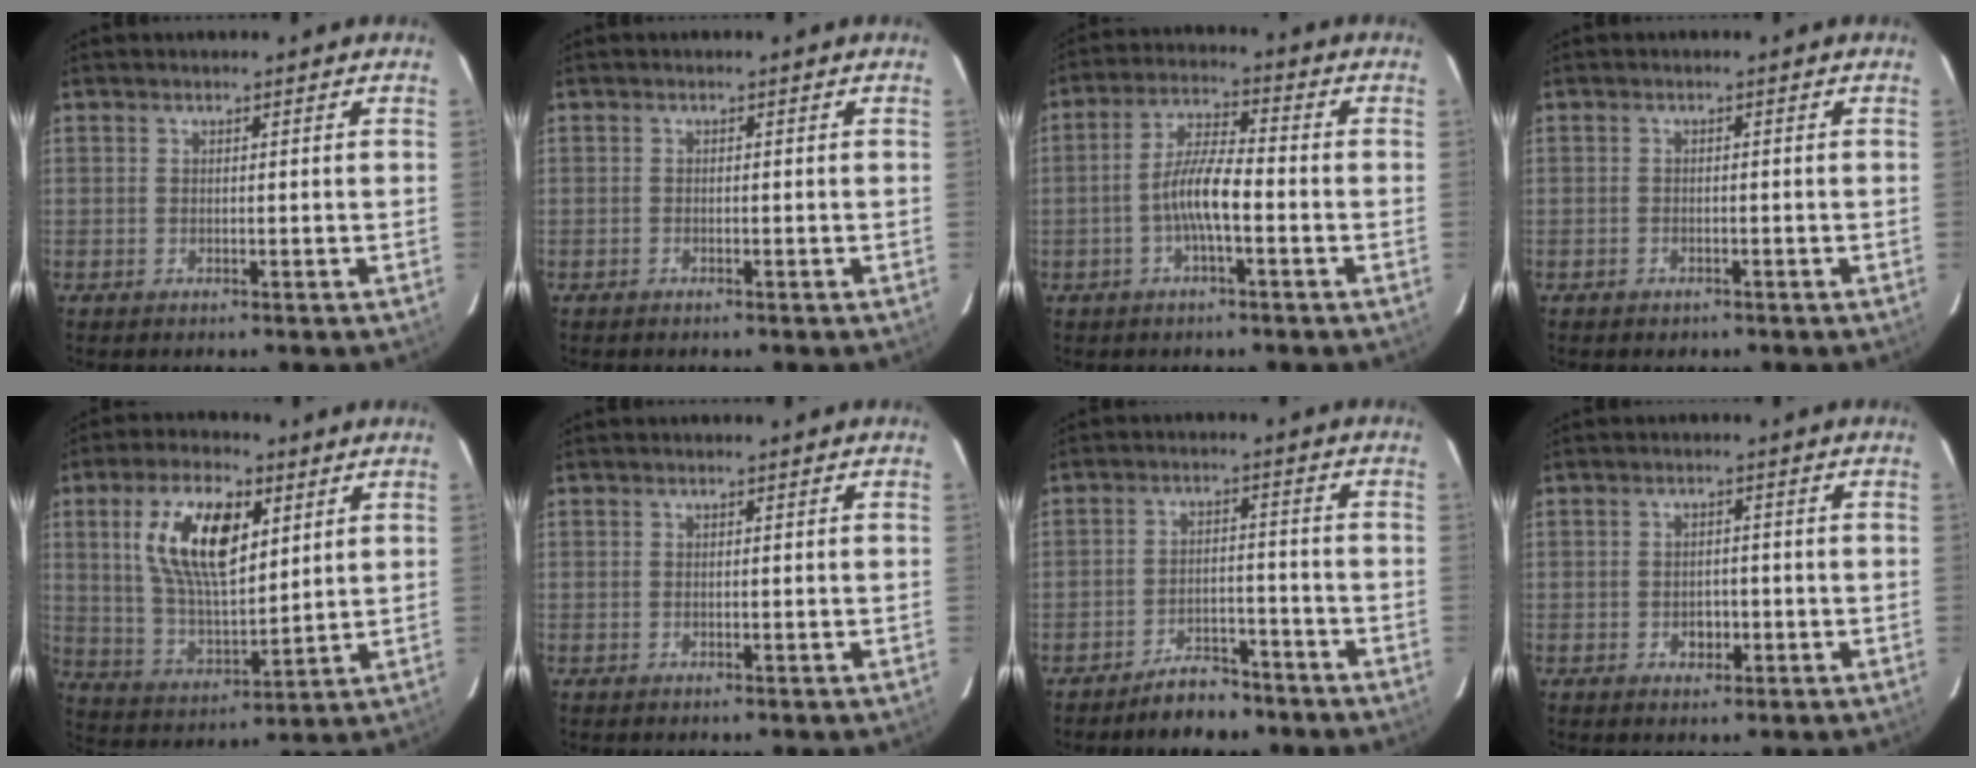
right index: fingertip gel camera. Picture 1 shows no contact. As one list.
[{"total": 0.6, "force": [-0.5, 0.3, 0.0], "torque": [-0.002, 0.002, -0.010]}, {"total": 7.2, "force": [-2.4, 1.4, 6.7], "torque": [-0.136, 0.011, -0.044]}, {"total": 1.5, "force": [-1.0, 1.1, 0.3], "torque": [-0.009, 0.002, -0.013]}, {"total": 15.8, "force": [5.6, 7.3, 12.8], "torque": [-0.236, 0.014, 0.114]}, {"total": 0.0}, {"total": 7.1, "force": [-5.8, 3.3, 2.3], "torque": [-0.057, 0.023, -0.081]}, {"total": 2.8, "force": [-0.9, 2.3, 1.3], "torque": [-0.023, 0.007, -0.006]}]